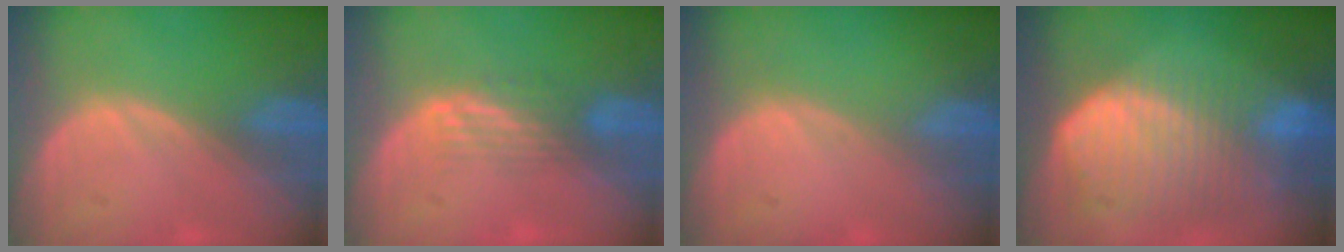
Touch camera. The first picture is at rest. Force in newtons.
{"total": 3.4, "press": 2.9, "slide": 1.8}
{"total": 0.0}
{"total": 10.3, "press": 8.9, "slide": 5.2}